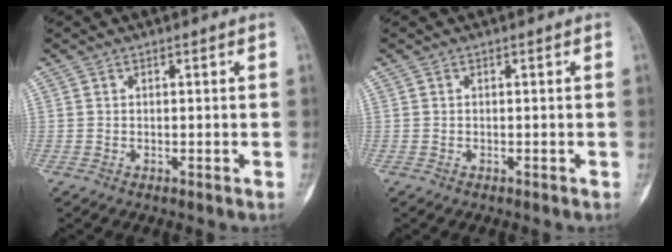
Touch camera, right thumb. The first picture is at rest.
{"total": 0.0}